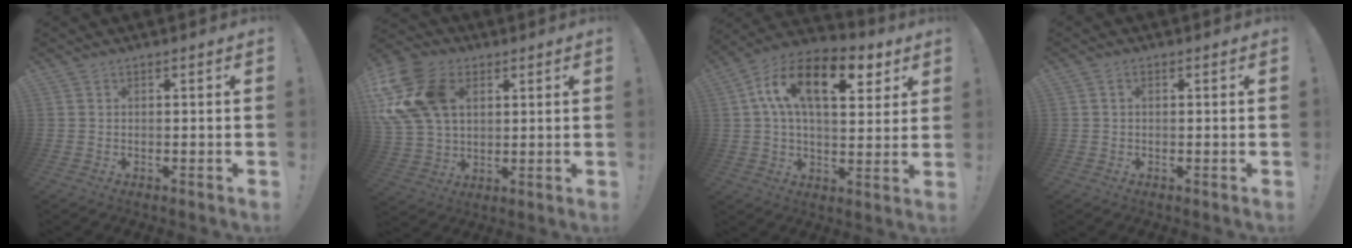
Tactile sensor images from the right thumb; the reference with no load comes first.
{"total": 20.5, "force": [5.8, 14.4, 13.4], "torque": [-0.270, -0.009, 0.112]}
{"total": 18.1, "force": [6.8, 9.5, 13.8], "torque": [-0.224, -0.015, 0.110]}
{"total": 1.1, "force": [0.1, 0.6, 0.9], "torque": [-0.024, 0.006, 0.001]}